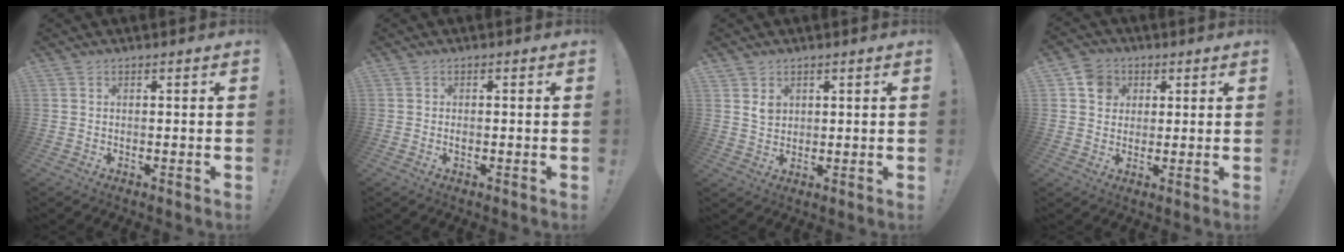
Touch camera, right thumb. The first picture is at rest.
{"total": 0.5, "force": [-0.1, 0.3, 0.5], "torque": [-0.009, 0.002, -0.002]}
{"total": 3.7, "force": [2.3, 2.7, 1.1], "torque": [-0.007, -0.014, 0.041]}
{"total": 7.3, "force": [2.2, 6.6, 2.2], "torque": [-0.019, -0.004, 0.043]}